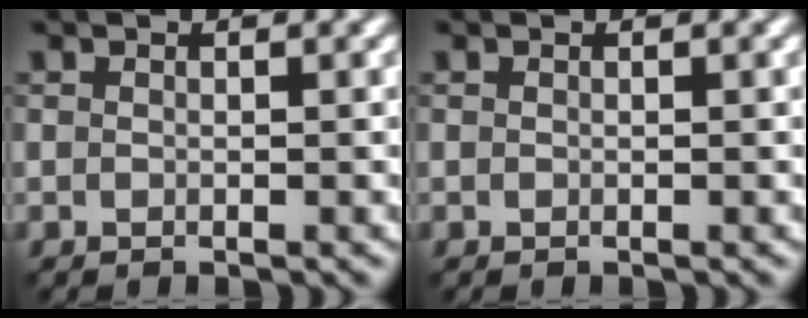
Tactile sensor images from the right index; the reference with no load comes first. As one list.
[{"total": 0.0}]